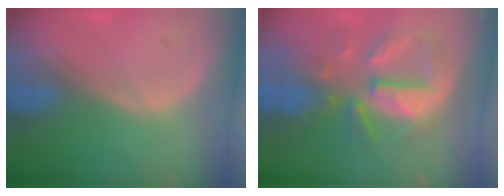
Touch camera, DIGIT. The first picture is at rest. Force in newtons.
{"total": 10.1, "press": 9.2, "slide": 4.3}